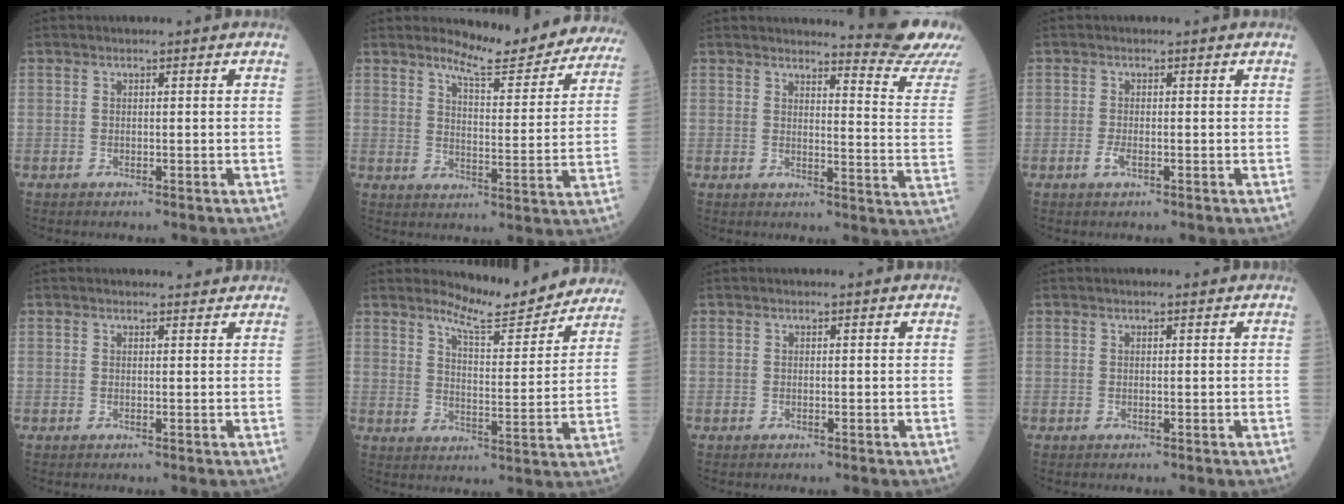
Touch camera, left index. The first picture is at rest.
{"total": 15.1, "force": [14.2, 2.4, 4.8], "torque": [-0.052, -0.054, 0.164]}
{"total": 11.1, "force": [10.7, -2.3, 1.6], "torque": [-0.024, -0.114, 0.117]}
{"total": 1.4, "force": [-0.4, 0.4, 1.3], "torque": [-0.027, -0.001, -0.006]}
{"total": 2.2, "force": [2.1, 0.5, 0.2], "torque": [-0.009, 0.003, 0.023]}
{"total": 12.2, "force": [11.7, 1.4, 3.1], "torque": [-0.043, -0.024, 0.153]}
{"total": 0.8, "force": [0.7, -0.1, 0.2], "torque": [-0.013, -0.003, 0.009]}
{"total": 1.1, "force": [1.0, 0.1, 0.6], "torque": [-0.011, 0.007, 0.015]}